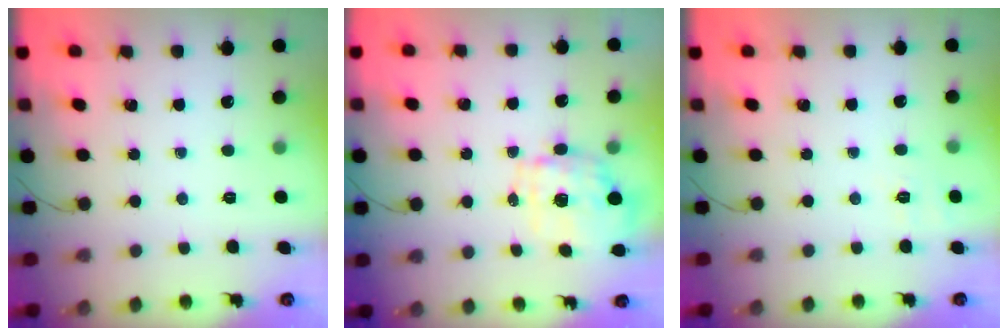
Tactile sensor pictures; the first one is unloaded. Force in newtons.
{"total": 8.5, "press": 8.3, "slide": 1.9}
{"total": 4.6, "press": 4.1, "slide": 2.0}